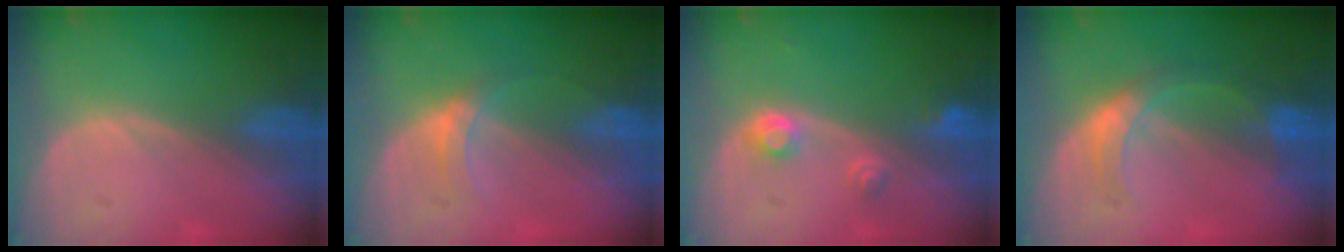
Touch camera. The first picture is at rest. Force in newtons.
{"total": 3.2, "press": 2.8, "slide": 1.6}
{"total": 3.0, "press": 2.8, "slide": 1.0}
{"total": 5.6, "press": 5.2, "slide": 2.1}